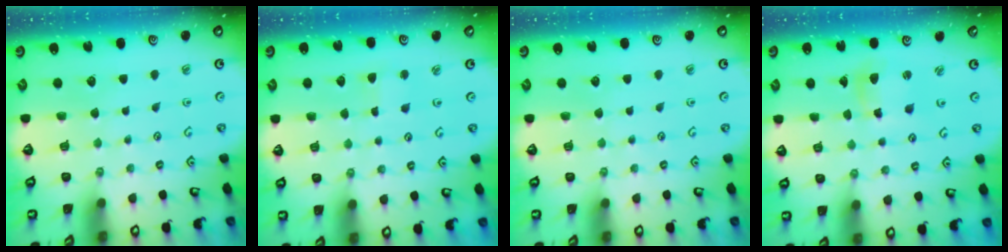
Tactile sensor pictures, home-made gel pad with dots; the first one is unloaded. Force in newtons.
{"total": 2.9, "press": 2.9, "slide": 0.3}
{"total": 0.0}
{"total": 5.9, "press": 5.8, "slide": 0.6}